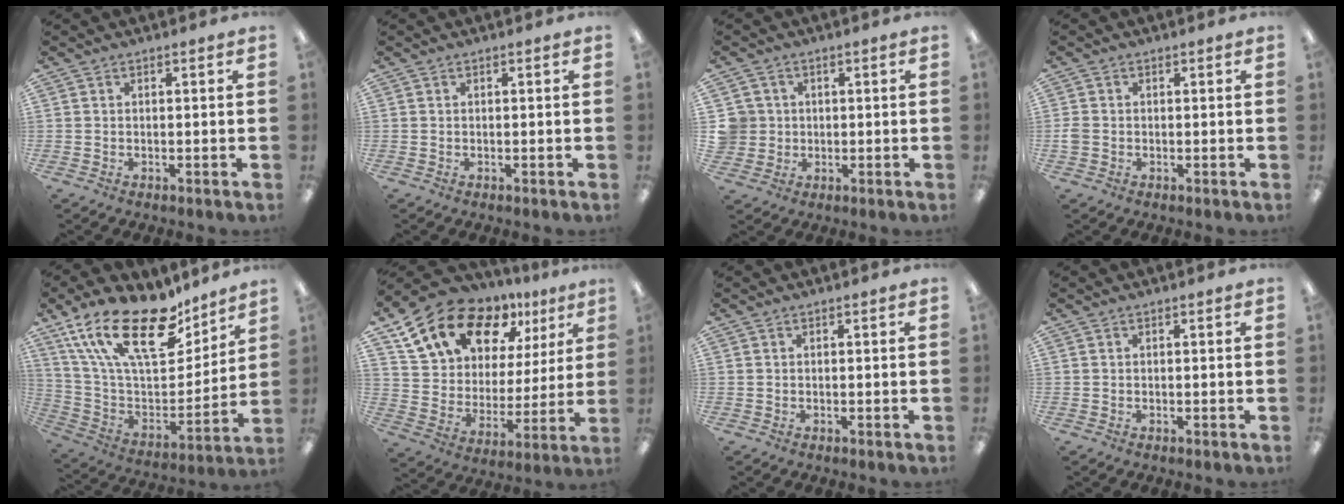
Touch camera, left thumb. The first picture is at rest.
{"total": 0.0}
{"total": 4.4, "force": [0.6, 4.3, 0.4], "torque": [-0.012, 0.008, 0.012]}
{"total": 1.9, "force": [-0.3, 1.7, 0.9], "torque": [-0.014, 0.005, -0.006]}
{"total": 25.0, "force": [16.2, 10.8, 15.7], "torque": [-0.291, -0.096, 0.288]}
{"total": 17.9, "force": [12.1, 10.1, 8.5], "torque": [-0.164, -0.068, 0.223]}
{"total": 0.0}
{"total": 0.0}